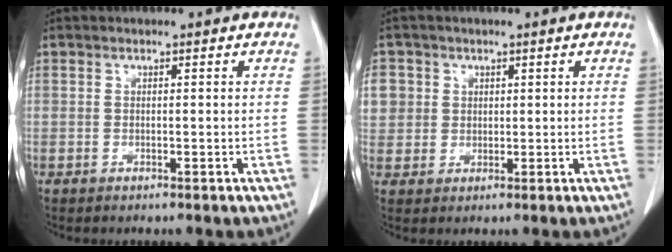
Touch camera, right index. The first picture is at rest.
{"total": 5.3, "force": [1.5, 5.1, 0.7], "torque": [-0.011, 0.014, 0.036]}